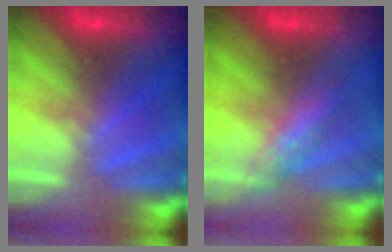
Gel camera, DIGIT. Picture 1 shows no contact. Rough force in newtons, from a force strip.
{"total": 2.5}